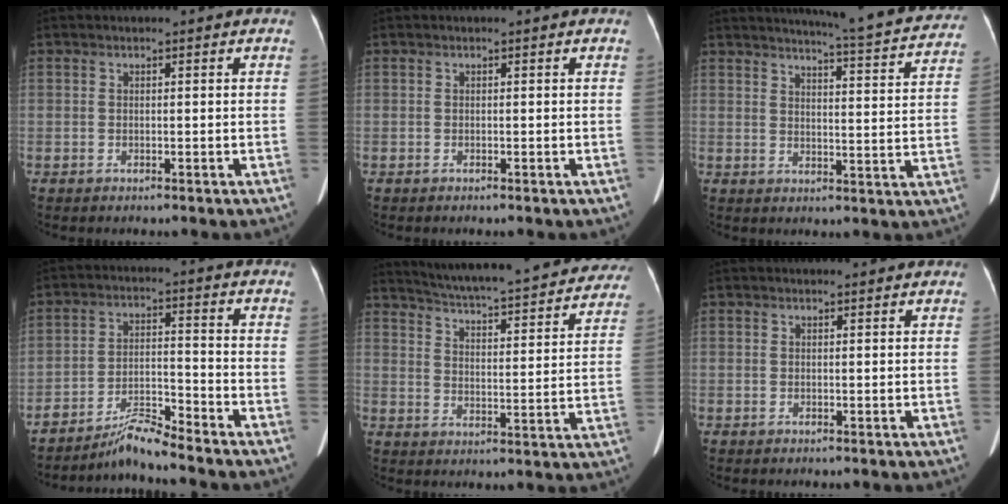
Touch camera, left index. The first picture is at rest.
{"total": 0.0}
{"total": 17.9, "force": [16.7, 0.9, 6.4], "torque": [-0.085, -0.053, 0.189]}
{"total": 6.0, "force": [-5.7, -0.9, 1.6], "torque": [-0.031, -0.009, -0.103]}
{"total": 28.3, "force": [25.7, 4.6, 11.0], "torque": [-0.178, -0.043, 0.319]}
{"total": 1.1, "force": [1.0, 0.2, 0.2], "torque": [-0.011, 0.004, 0.013]}